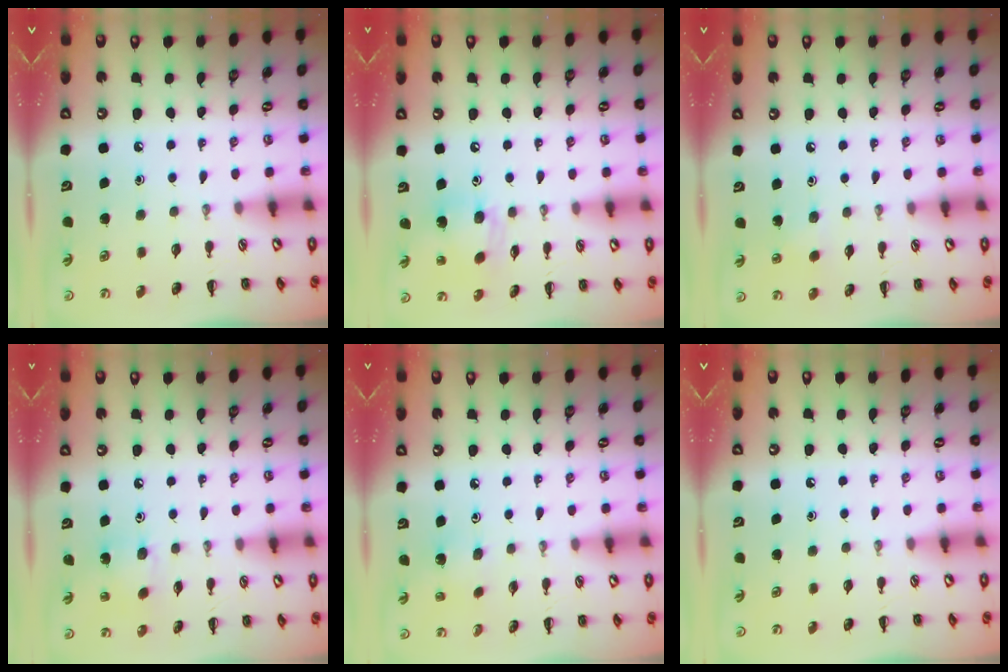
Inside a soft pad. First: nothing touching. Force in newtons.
{"total": 9.8, "press": 9.7, "slide": 1.1}
{"total": 6.0, "press": 5.8, "slide": 1.6}
{"total": 4.5, "press": 4.4, "slide": 1.0}
{"total": 2.0, "press": 1.9, "slide": 0.6}
{"total": 0.0}